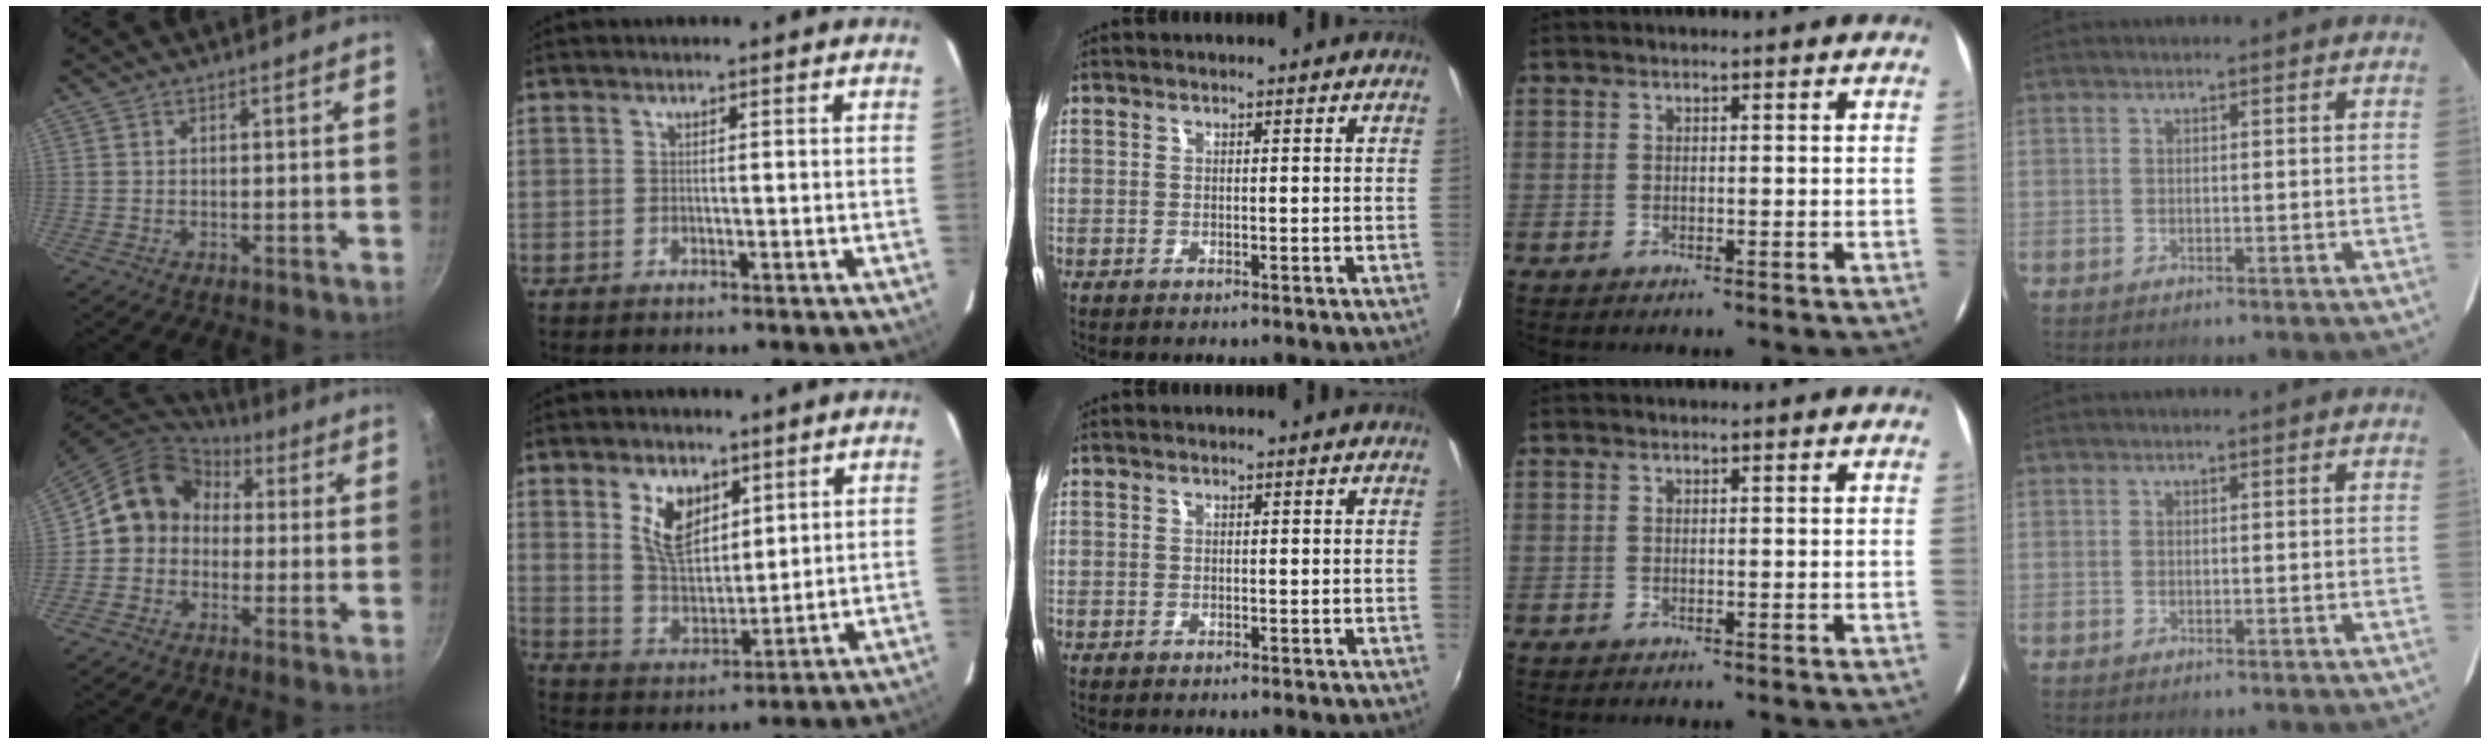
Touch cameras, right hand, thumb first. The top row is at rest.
{"thumb": {"total": 11.9, "force": [0.8, 10.3, 5.8], "torque": [-0.064, 0.036, -0.012]}, "index": {"total": 9.5, "force": [4.4, 5.4, 6.4], "torque": [-0.116, 0.009, 0.093]}}